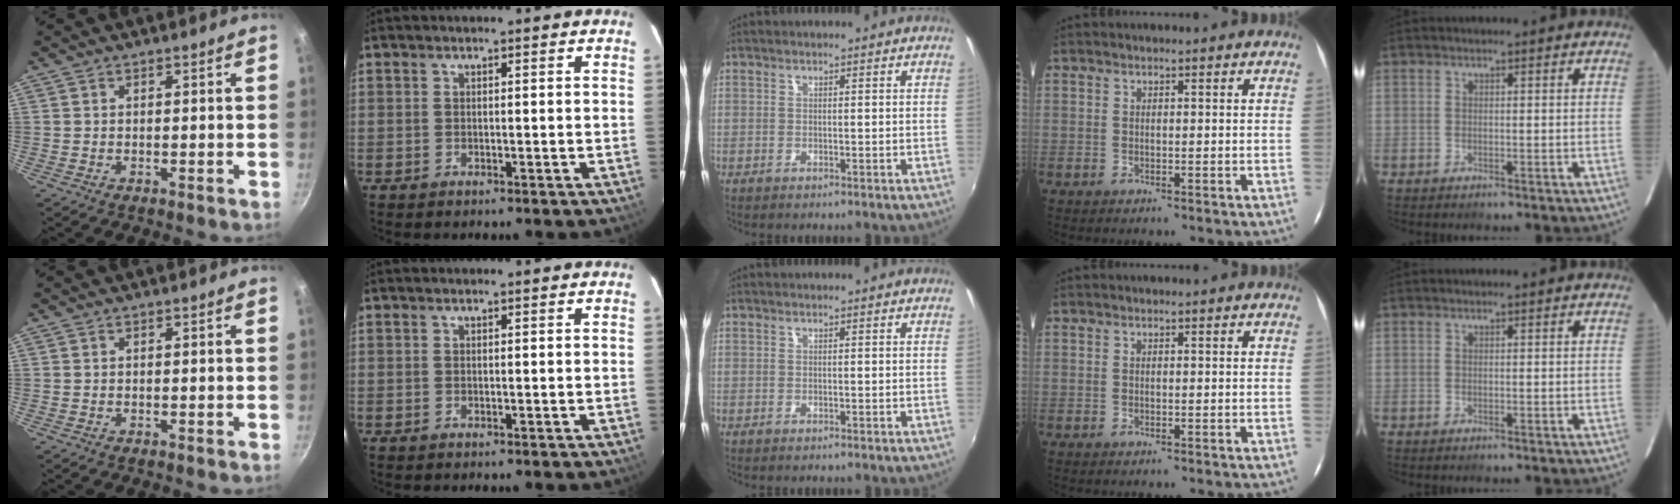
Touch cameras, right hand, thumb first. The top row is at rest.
{}